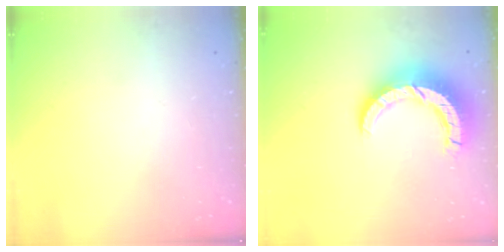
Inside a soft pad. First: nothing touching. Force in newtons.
{"total": 12.0, "press": 12.0, "slide": 1.2}